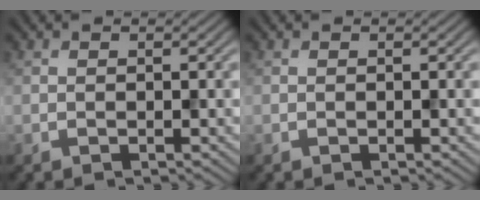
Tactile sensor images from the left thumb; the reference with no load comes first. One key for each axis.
{"total": 0.0}